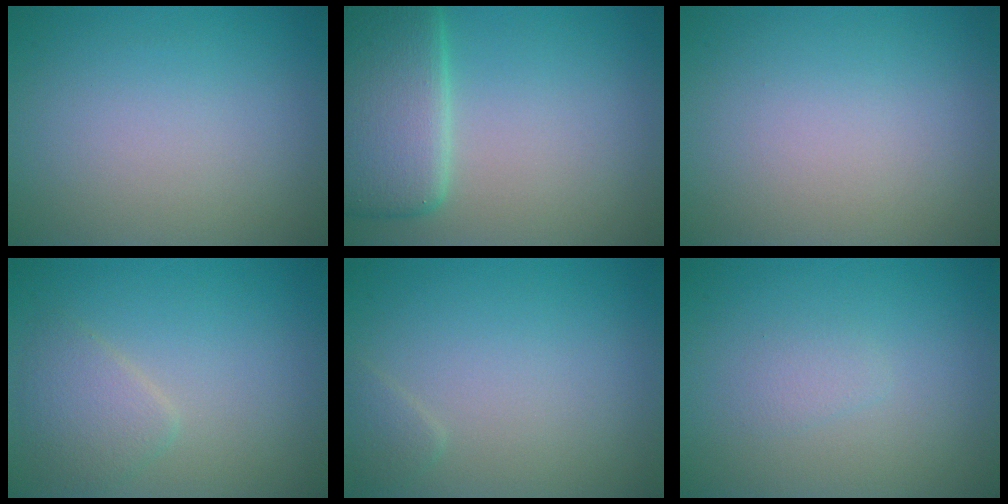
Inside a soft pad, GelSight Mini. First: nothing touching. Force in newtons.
{"total": 7.1, "press": 7.1, "slide": 0.3}
{"total": 0.0}
{"total": 2.4, "press": 2.4, "slide": 0.1}
{"total": 0.9, "press": 0.9, "slide": 0.1}
{"total": 0.9, "press": 0.9, "slide": 0.0}